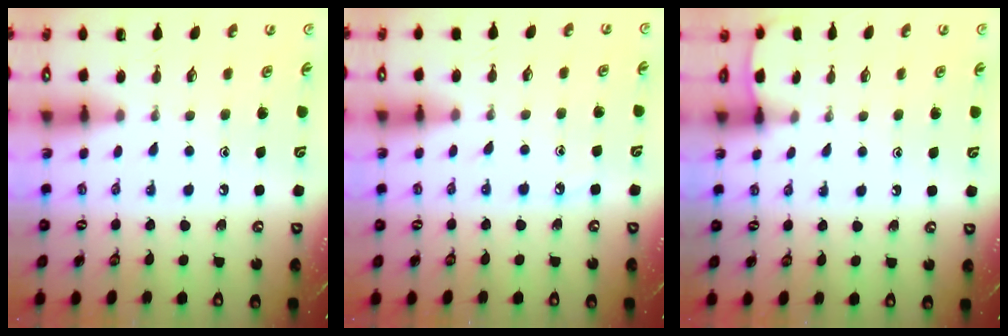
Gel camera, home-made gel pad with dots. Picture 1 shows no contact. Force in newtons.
{"total": 4.3, "press": 4.2, "slide": 0.6}
{"total": 2.2, "press": 2.2, "slide": 0.2}